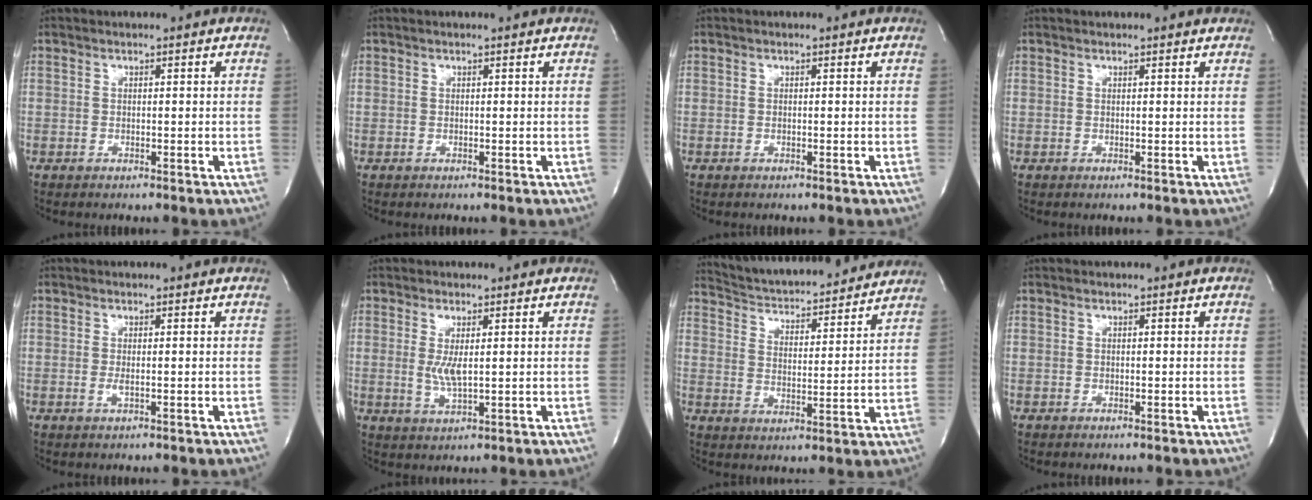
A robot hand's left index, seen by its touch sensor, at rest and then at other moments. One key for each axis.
{"total": 0.0}
{"total": 0.0}
{"total": 2.5, "fx": 2.4, "fy": 0.4, "fz": 0.6, "tx": -0.012, "ty": 0.012, "tz": 0.018}
{"total": 1.1, "fx": -0.8, "fy": 0.1, "fz": 0.8, "tx": -0.018, "ty": -0.008, "tz": -0.011}
{"total": 3.4, "fx": -0.2, "fy": 0.7, "fz": 3.3, "tx": -0.071, "ty": -0.014, "tz": 0.004}
{"total": 18.3, "fx": 17.2, "fy": 2.7, "fz": 5.5, "tx": -0.084, "ty": 0.000, "tz": 0.244}
{"total": 0.0}